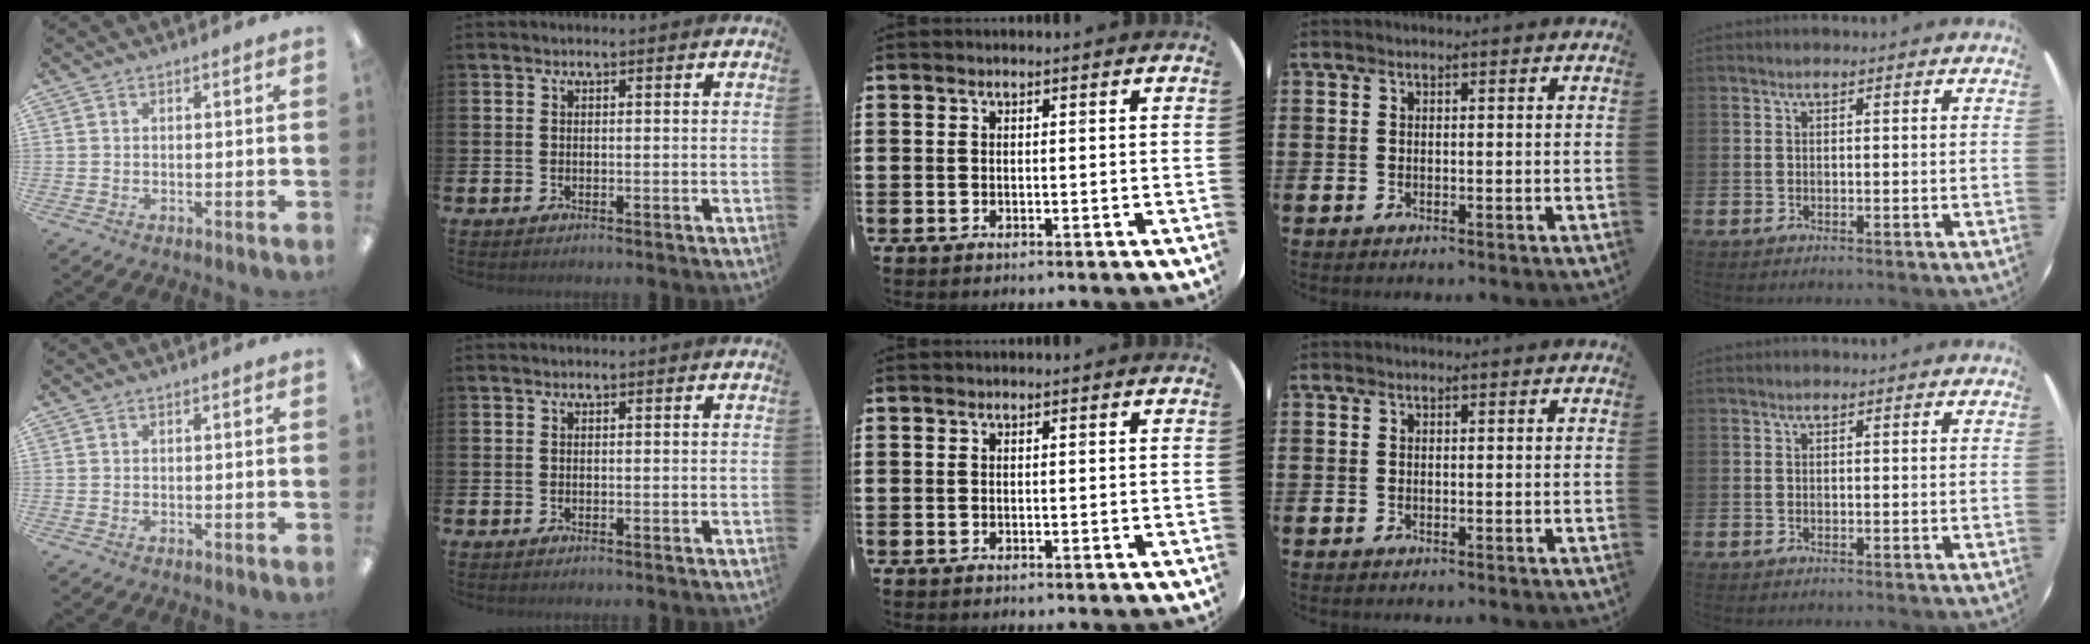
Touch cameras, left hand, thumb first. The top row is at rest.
{}